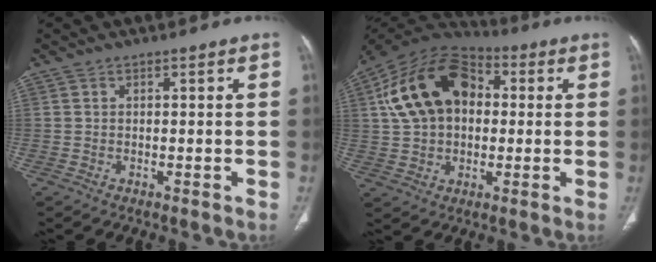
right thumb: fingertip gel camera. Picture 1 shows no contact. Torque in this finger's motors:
{"motor_torque": [-0.82, 2.83, 1.85, -0.19, 0.24]}